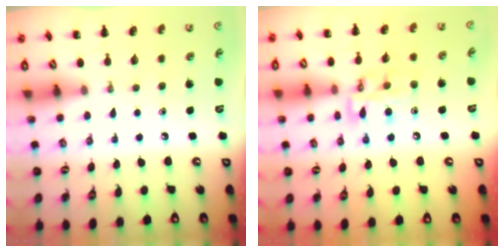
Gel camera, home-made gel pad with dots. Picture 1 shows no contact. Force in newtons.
{"total": 11.4, "press": 11.3, "slide": 1.5}